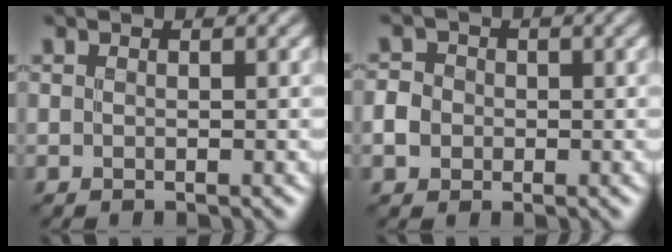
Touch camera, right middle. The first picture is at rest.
{"total": 2.3, "force": [-0.4, 2.1, 0.8], "torque": [-0.010, 0.002, -0.008]}